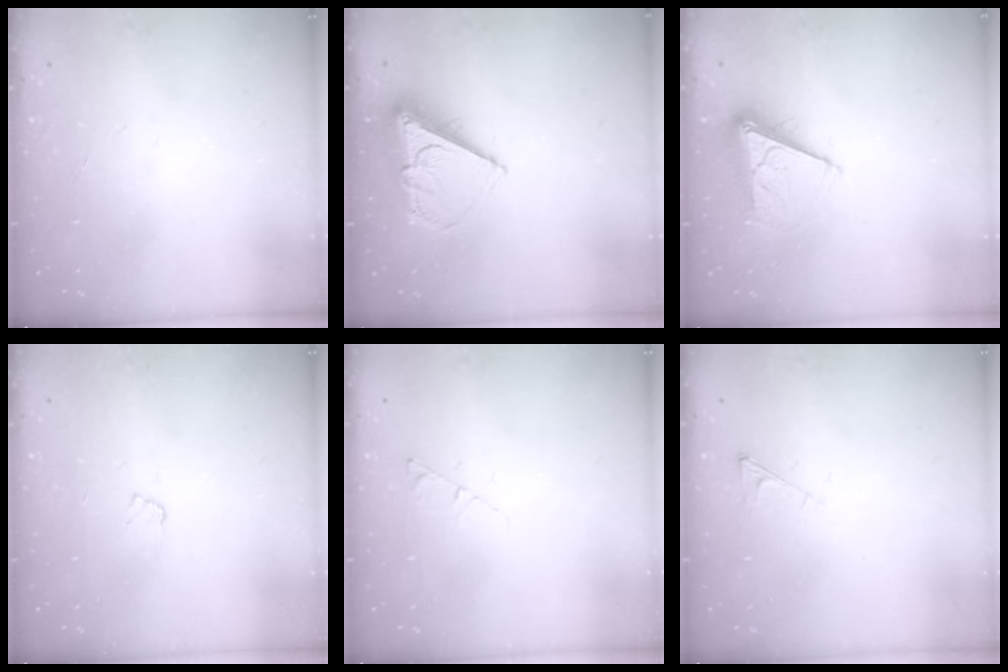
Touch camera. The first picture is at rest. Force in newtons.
{"total": 8.3, "press": 8.3, "slide": 0.4}
{"total": 9.5, "press": 9.5, "slide": 0.1}
{"total": 5.1, "press": 5.1, "slide": 0.5}
{"total": 2.7, "press": 2.6, "slide": 0.3}
{"total": 3.1, "press": 3.1, "slide": 0.4}